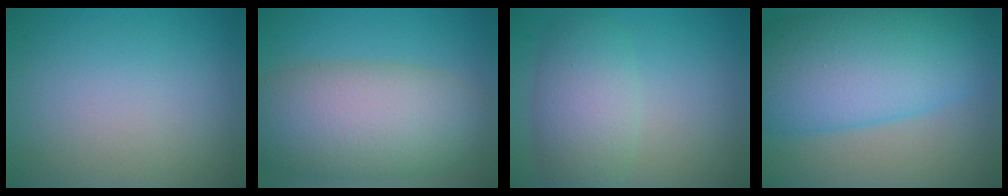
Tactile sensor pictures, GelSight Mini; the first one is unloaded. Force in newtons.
{"total": 10.3, "press": 10.2, "slide": 0.7}
{"total": 4.9, "press": 4.9, "slide": 0.5}
{"total": 12.3, "press": 12.3, "slide": 0.1}